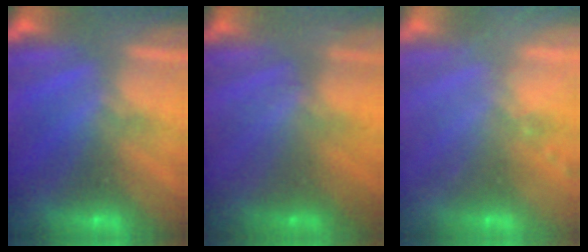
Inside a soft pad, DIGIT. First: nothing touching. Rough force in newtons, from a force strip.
{"total": 2.3}
{"total": 2.4}